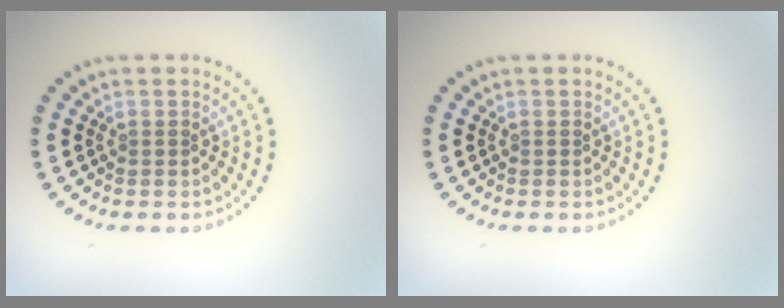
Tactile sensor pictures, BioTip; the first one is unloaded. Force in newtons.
{"total": 0.0}